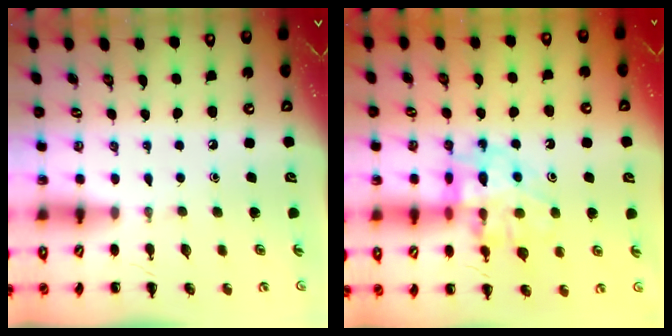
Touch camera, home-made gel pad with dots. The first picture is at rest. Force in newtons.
{"total": 14.9, "press": 14.6, "slide": 2.8}